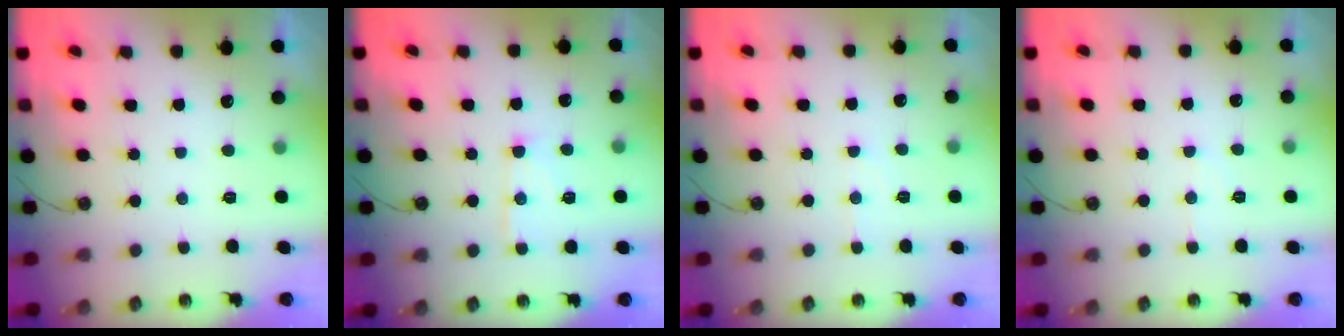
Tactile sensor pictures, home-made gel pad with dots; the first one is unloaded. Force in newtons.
{"total": 9.1, "press": 9.1, "slide": 0.7}
{"total": 5.1, "press": 5.1, "slide": 0.2}
{"total": 5.2, "press": 5.2, "slide": 0.8}